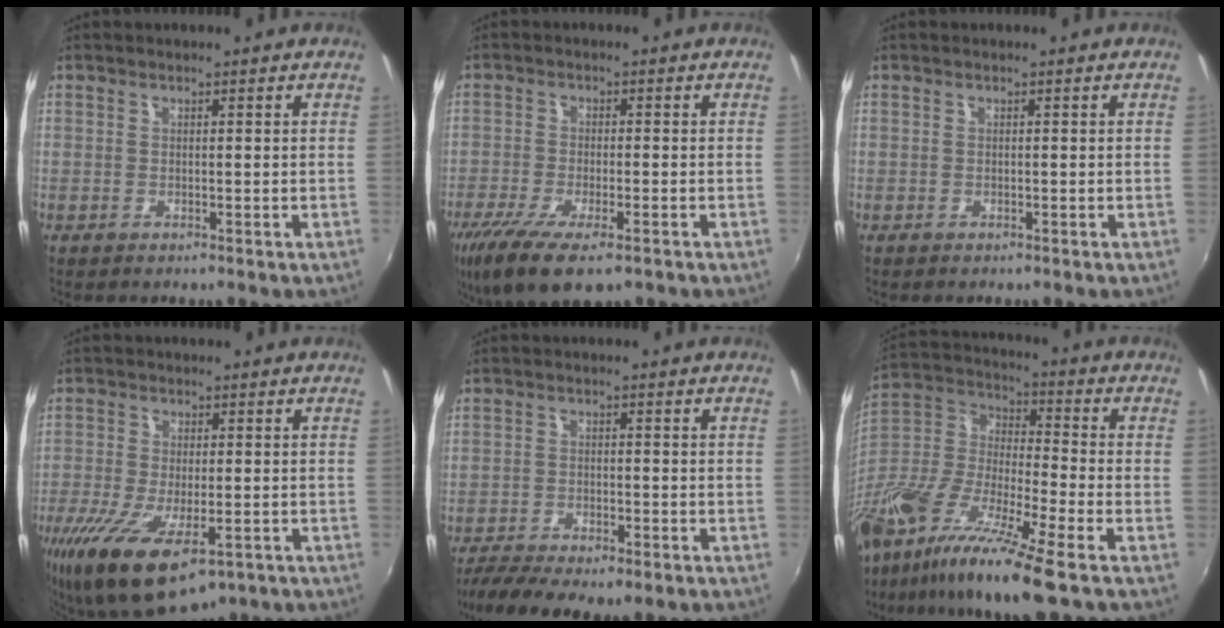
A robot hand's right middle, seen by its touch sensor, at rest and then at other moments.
{"total": 12.8, "force": [-8.2, 4.2, 9.0], "torque": [-0.194, -0.048, -0.140]}
{"total": 0.0}
{"total": 14.5, "force": [-7.6, 5.8, 11.0], "torque": [-0.233, -0.059, -0.120]}
{"total": 9.4, "force": [-7.4, 2.3, 5.3], "torque": [-0.125, -0.031, -0.122]}
{"total": 22.3, "force": [-14.0, 3.9, 16.9], "torque": [-0.328, -0.032, -0.273]}